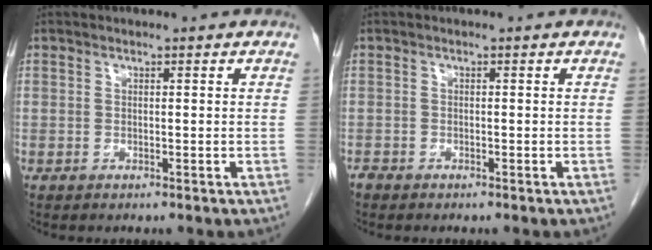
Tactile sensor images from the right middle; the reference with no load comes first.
{"total": 0.6, "force": [-0.6, 0.3, 0.1], "torque": [-0.004, 0.000, -0.014]}